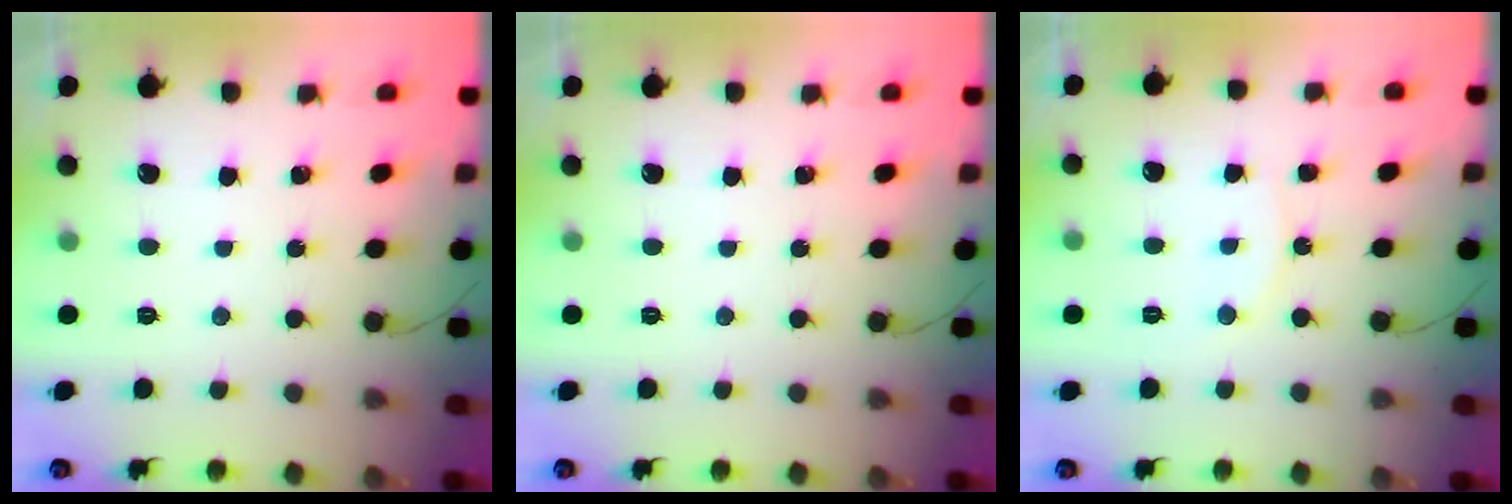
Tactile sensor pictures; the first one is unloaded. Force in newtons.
{"total": 0.0}
{"total": 6.3, "press": 6.3, "slide": 0.6}